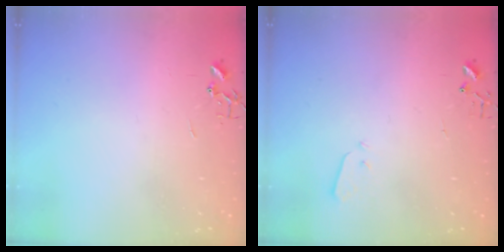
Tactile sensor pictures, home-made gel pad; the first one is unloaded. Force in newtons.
{"total": 2.2, "press": 2.1, "slide": 0.3}